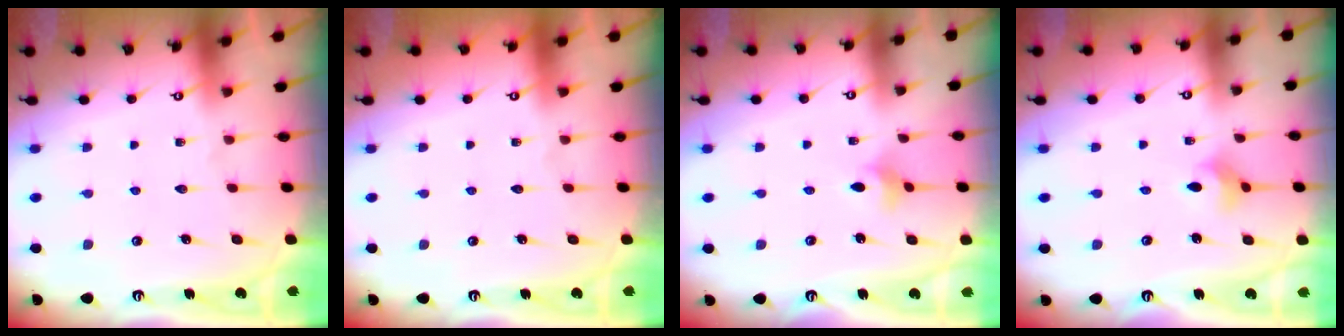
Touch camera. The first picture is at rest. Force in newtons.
{"total": 0.0}
{"total": 2.9, "press": 2.9, "slide": 0.6}
{"total": 3.8, "press": 3.7, "slide": 0.4}